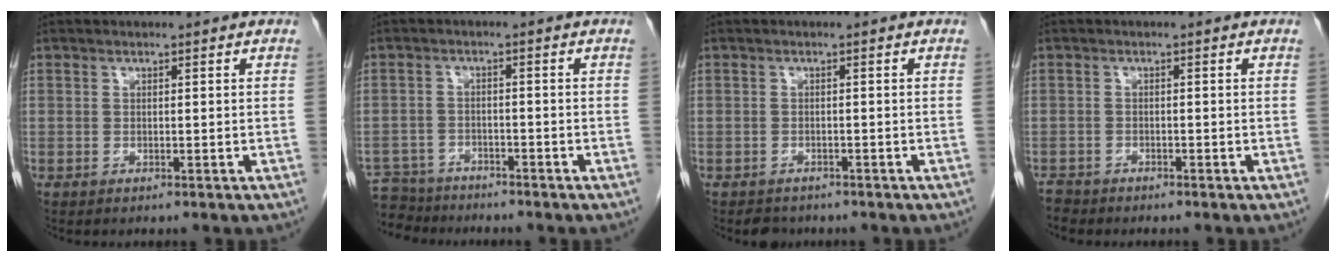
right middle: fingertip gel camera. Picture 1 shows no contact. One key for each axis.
{"total": 6.6, "fx": -6.2, "fy": 2.3, "fz": -0.1, "tx": 0.006, "ty": 0.001, "tz": -0.110}
{"total": 2.3, "fx": -1.9, "fy": 1.2, "fz": 0.3, "tx": -0.013, "ty": 0.000, "tz": -0.029}
{"total": 1.8, "fx": -1.7, "fy": 0.5, "fz": -0.1, "tx": 0.001, "ty": -0.003, "tz": -0.031}